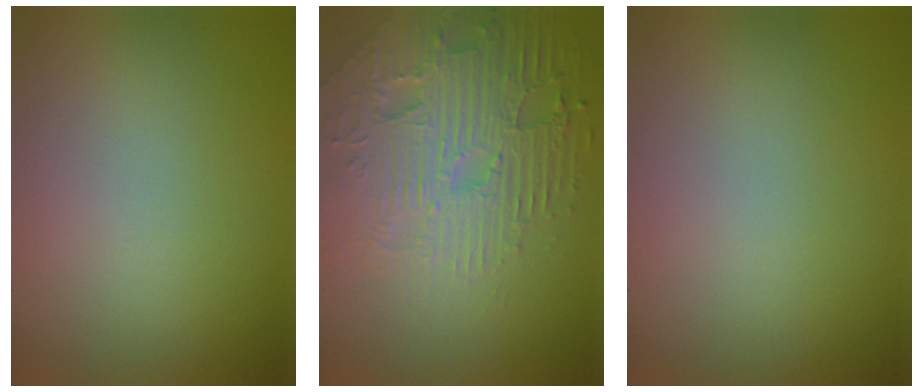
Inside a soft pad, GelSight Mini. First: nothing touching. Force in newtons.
{"total": 7.1, "press": 5.5, "slide": 4.6}
{"total": 0.0}